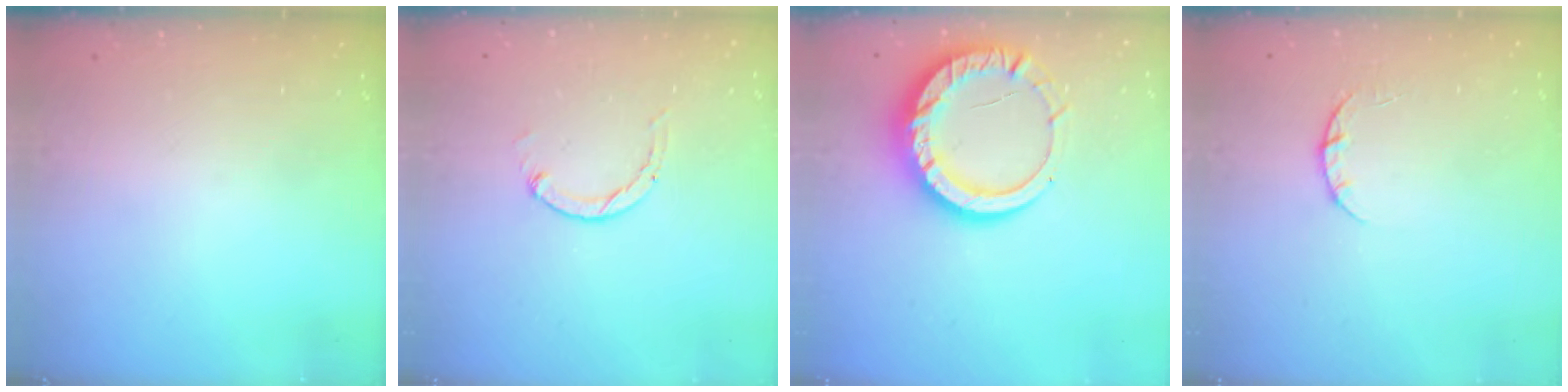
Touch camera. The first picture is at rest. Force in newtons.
{"total": 0.0}
{"total": 13.6, "press": 13.6, "slide": 1.2}
{"total": 2.3, "press": 2.3, "slide": 0.3}